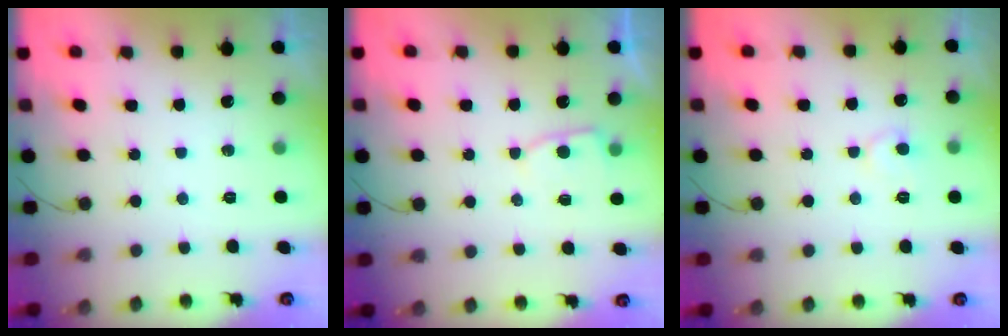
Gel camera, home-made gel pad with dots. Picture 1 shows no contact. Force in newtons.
{"total": 4.9, "press": 4.9, "slide": 0.1}
{"total": 6.5, "press": 6.5, "slide": 0.4}